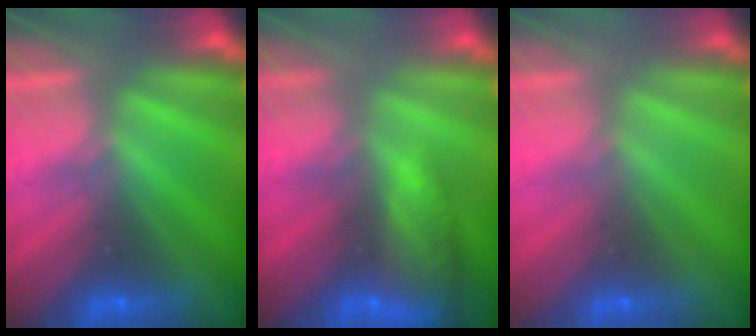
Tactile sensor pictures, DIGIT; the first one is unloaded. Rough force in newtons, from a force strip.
{"total": 7.4}
{"total": 3.3}